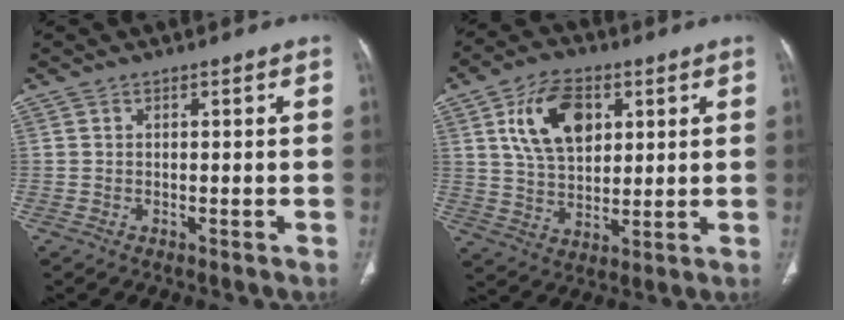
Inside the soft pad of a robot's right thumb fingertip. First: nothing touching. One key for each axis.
{"total": 13.3, "fx": 4.7, "fy": 8.3, "fz": 9.3, "tx": -0.140, "ty": -0.011, "tz": 0.088}